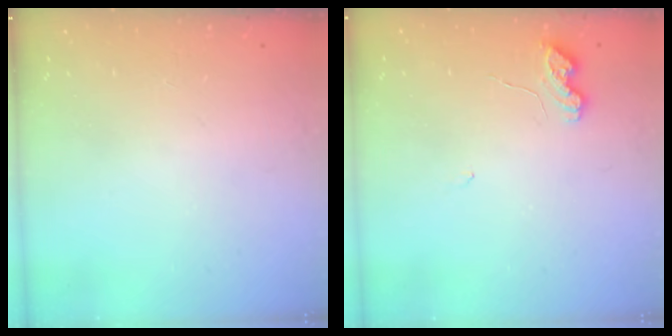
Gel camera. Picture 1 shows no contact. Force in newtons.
{"total": 5.4, "press": 5.4, "slide": 0.9}